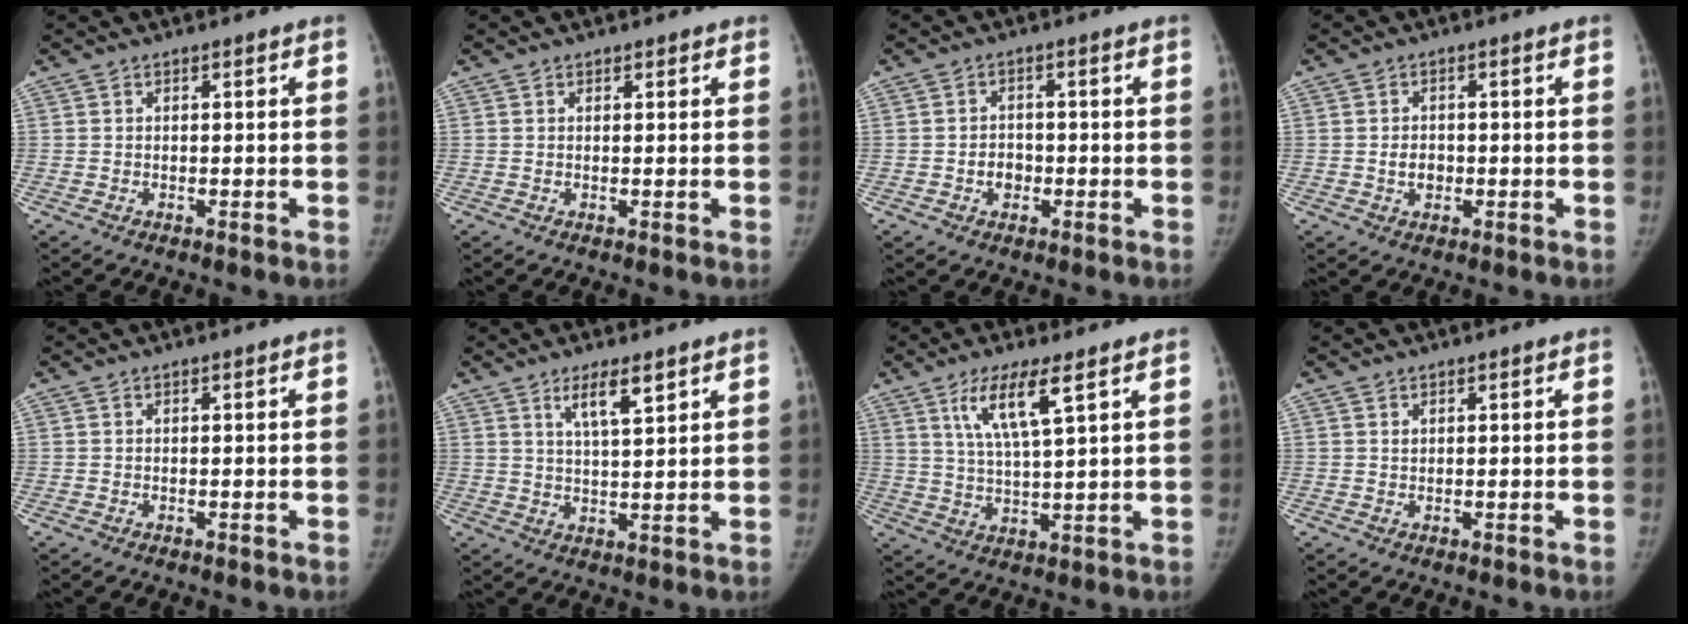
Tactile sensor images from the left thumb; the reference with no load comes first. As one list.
[{"total": 0.9, "force": [0.6, 0.6, 0.0], "torque": [0.008, -0.003, 0.005]}, {"total": 3.2, "force": [-0.9, 2.7, 1.6], "torque": [-0.010, 0.007, -0.016]}, {"total": 2.9, "force": [-0.4, 2.3, 1.7], "torque": [-0.020, 0.003, -0.007]}, {"total": 0.0}, {"total": 5.8, "force": [3.6, 1.3, 4.4], "torque": [-0.070, -0.026, 0.066]}, {"total": 8.6, "force": [4.5, 1.3, 7.2], "torque": [-0.145, -0.025, 0.092]}, {"total": 0.8, "force": [0.5, 0.6, 0.3], "torque": [0.001, -0.003, 0.007]}]